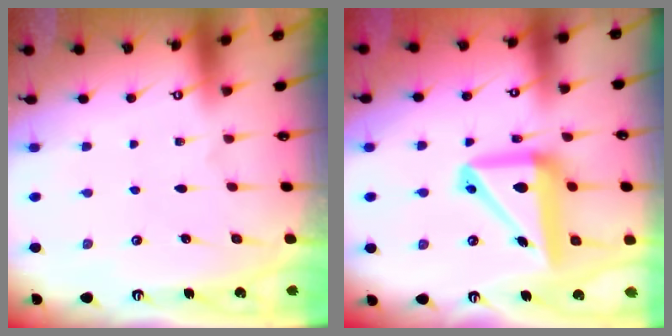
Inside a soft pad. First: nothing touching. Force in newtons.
{"total": 15.4, "press": 15.3, "slide": 2.3}